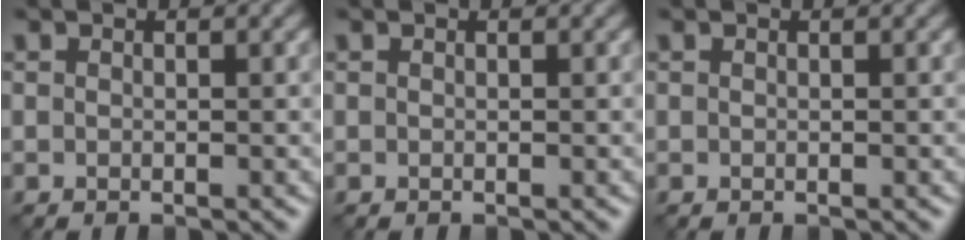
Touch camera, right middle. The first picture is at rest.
{"total": 0.0}
{"total": 0.0}